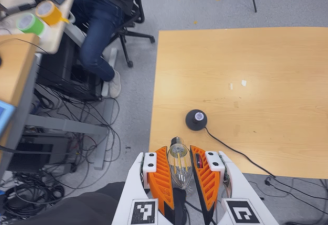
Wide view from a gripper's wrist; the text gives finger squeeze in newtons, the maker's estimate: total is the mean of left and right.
{"total": 15.3, "left": 15.8, "right": 14.8}